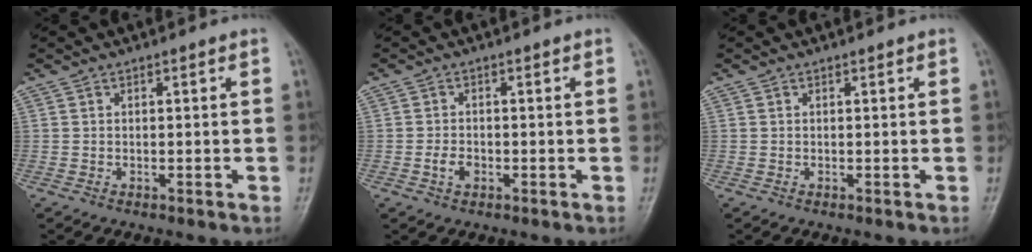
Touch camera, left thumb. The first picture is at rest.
{"total": 2.4, "force": [-0.8, 1.7, 1.5], "torque": [-0.026, 0.004, -0.016]}
{"total": 0.0}